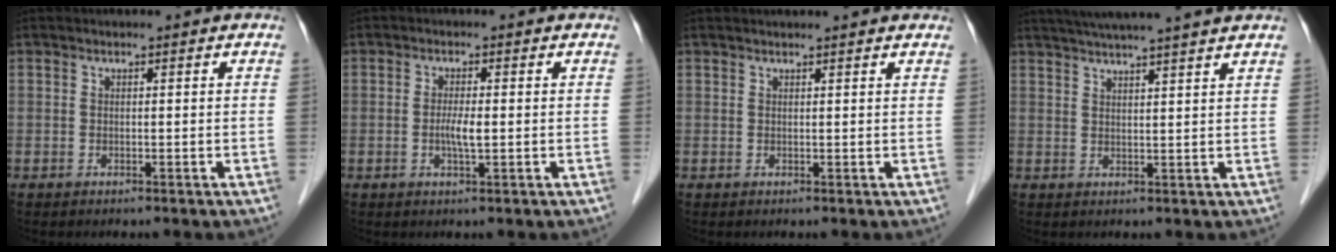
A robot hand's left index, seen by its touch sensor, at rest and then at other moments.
{"total": 2.6, "force": [-0.3, 0.3, 2.5], "torque": [-0.051, -0.002, -0.006]}
{"total": 5.6, "force": [5.3, 0.3, 2.0], "torque": [-0.025, 0.026, 0.054]}
{"total": 13.2, "force": [11.5, -0.8, 6.4], "torque": [-0.108, 0.023, 0.154]}